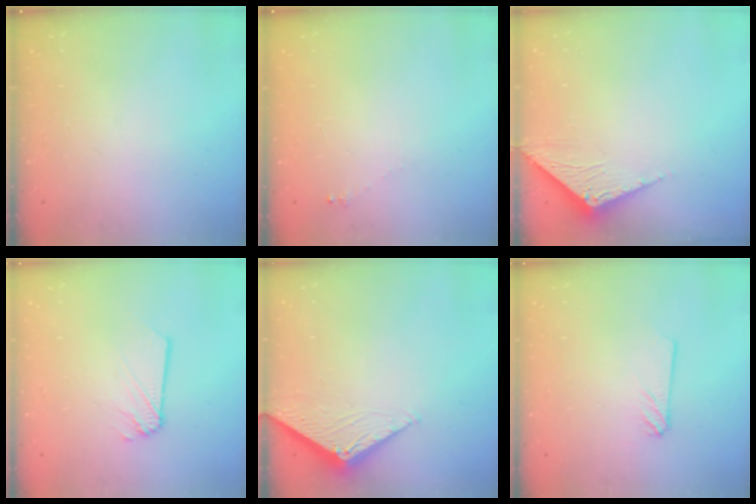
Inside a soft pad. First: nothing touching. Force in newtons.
{"total": 1.7, "press": 1.6, "slide": 0.2}
{"total": 3.3, "press": 3.2, "slide": 0.3}
{"total": 1.2, "press": 1.2, "slide": 0.1}
{"total": 2.8, "press": 2.8, "slide": 0.3}
{"total": 2.4, "press": 2.4, "slide": 0.3}